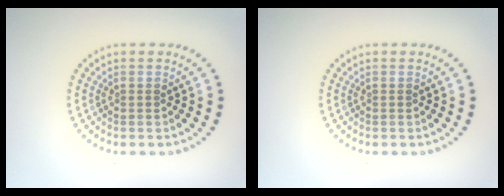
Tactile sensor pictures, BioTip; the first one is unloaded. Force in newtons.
{"total": 0.0}